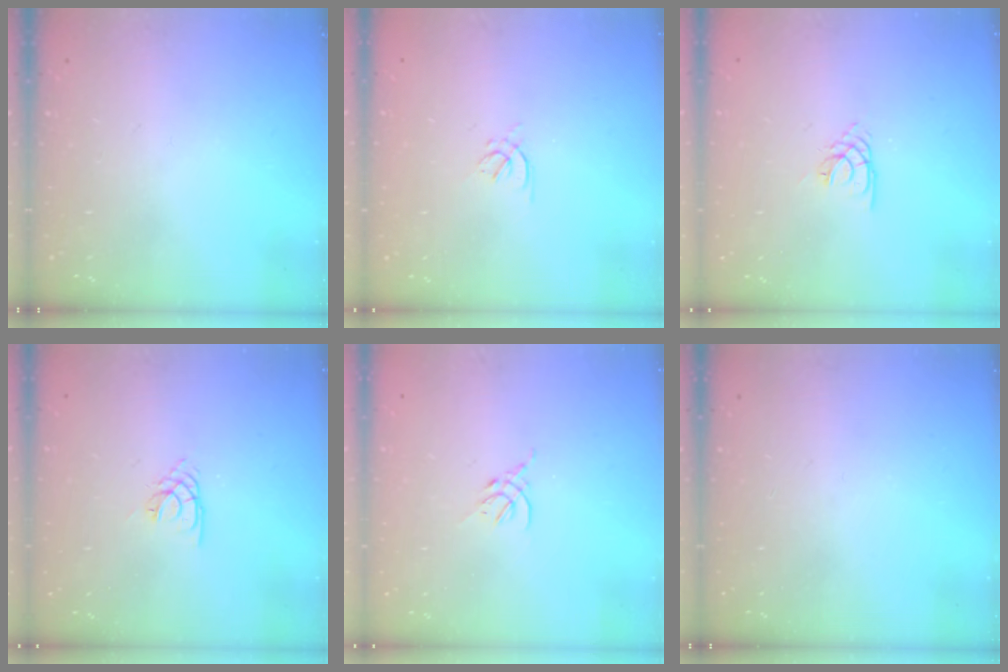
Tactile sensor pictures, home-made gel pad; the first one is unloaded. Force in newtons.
{"total": 1.5, "press": 1.4, "slide": 0.6}
{"total": 1.4, "press": 1.3, "slide": 0.3}
{"total": 1.4, "press": 1.3, "slide": 0.3}
{"total": 2.3, "press": 2.2, "slide": 0.5}
{"total": 0.0}